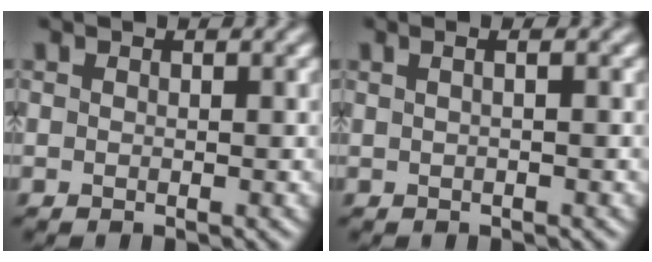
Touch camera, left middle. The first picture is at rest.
{"total": 1.4, "force": [0.4, 0.4, 1.3], "torque": [-0.017, -0.001, -0.003]}